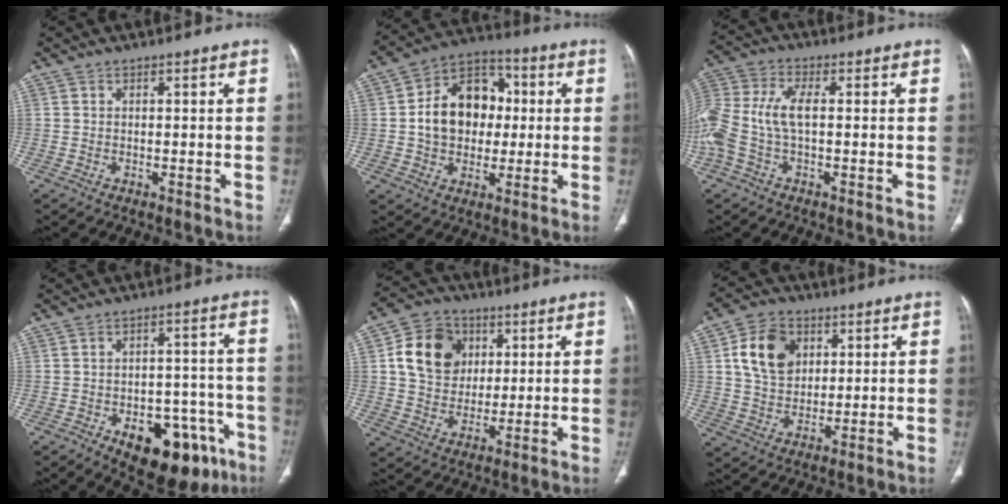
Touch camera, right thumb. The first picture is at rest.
{"total": 15.1, "force": [0.7, 11.4, 9.8], "torque": [-0.123, 0.024, 0.009]}
{"total": 12.3, "force": [-0.8, 5.8, 10.9], "torque": [-0.268, 0.024, -0.016]}
{"total": 16.7, "force": [-8.2, 9.2, 11.4], "torque": [-0.110, 0.046, -0.099]}
{"total": 13.1, "force": [3.5, 10.7, 6.6], "torque": [-0.094, -0.002, 0.061]}
{"total": 11.1, "force": [3.6, 8.2, 6.6], "torque": [-0.095, -0.005, 0.066]}